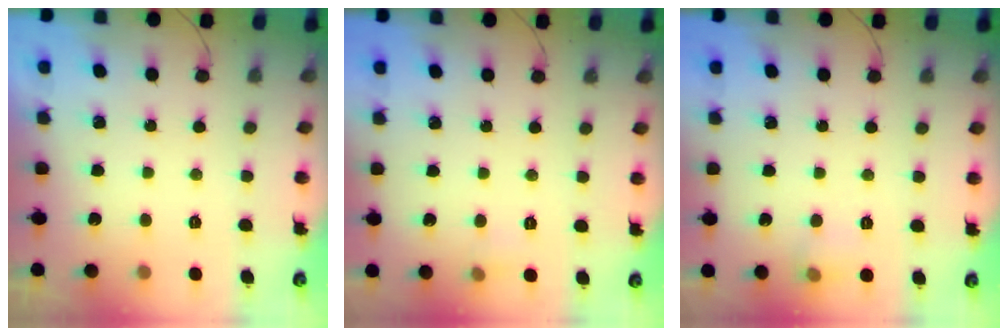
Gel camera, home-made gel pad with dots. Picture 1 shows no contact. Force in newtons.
{"total": 3.5, "press": 3.2, "slide": 1.3}
{"total": 5.9, "press": 5.8, "slide": 1.3}